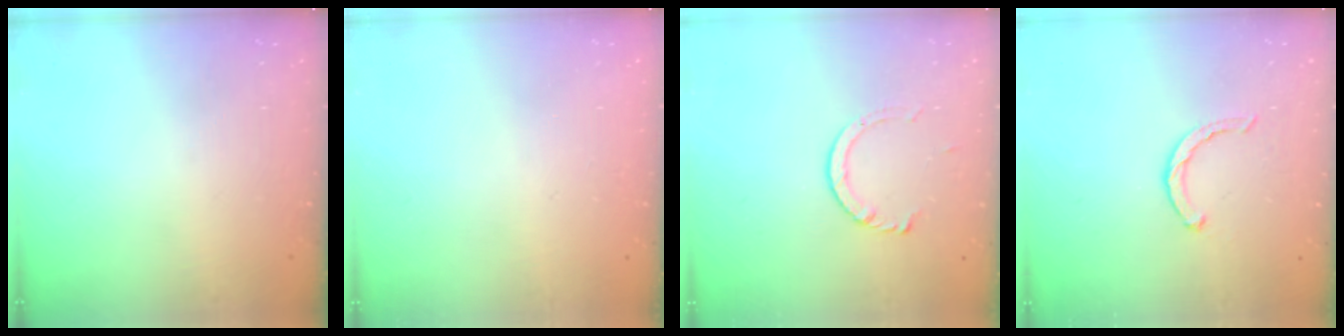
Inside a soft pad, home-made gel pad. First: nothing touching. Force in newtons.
{"total": 2.6, "press": 2.6, "slide": 0.2}
{"total": 3.9, "press": 3.9, "slide": 0.4}
{"total": 2.7, "press": 2.7, "slide": 0.4}